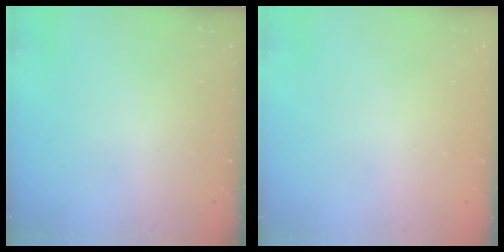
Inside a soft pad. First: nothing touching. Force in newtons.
{"total": 0.0}